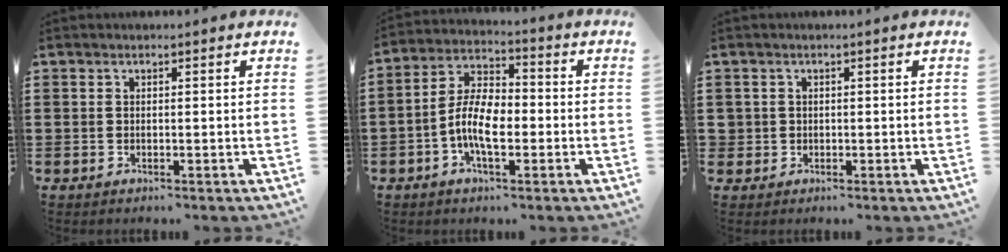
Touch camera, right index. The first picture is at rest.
{"total": 8.3, "force": [-2.3, 3.7, 7.0], "torque": [-0.160, -0.003, -0.050]}
{"total": 1.2, "force": [0.0, 1.2, 0.0], "torque": [-0.005, 0.006, -0.003]}